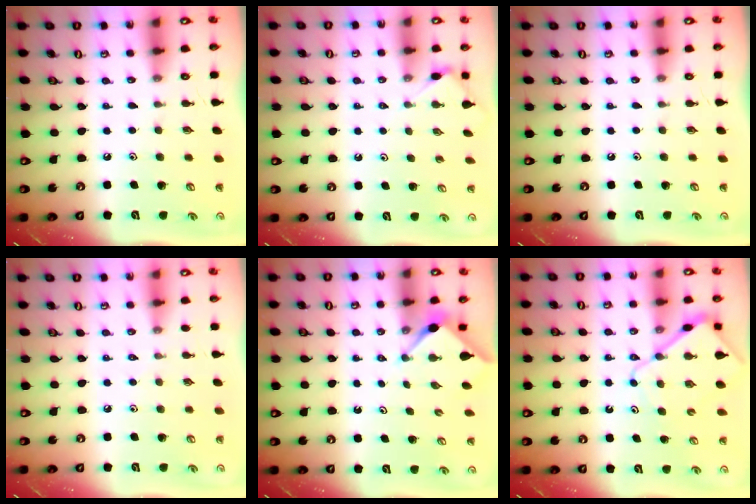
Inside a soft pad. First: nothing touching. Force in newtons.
{"total": 3.9, "press": 3.8, "slide": 0.5}
{"total": 0.0}
{"total": 0.0}
{"total": 2.8, "press": 2.8, "slide": 0.4}
{"total": 10.6, "press": 10.5, "slide": 1.1}